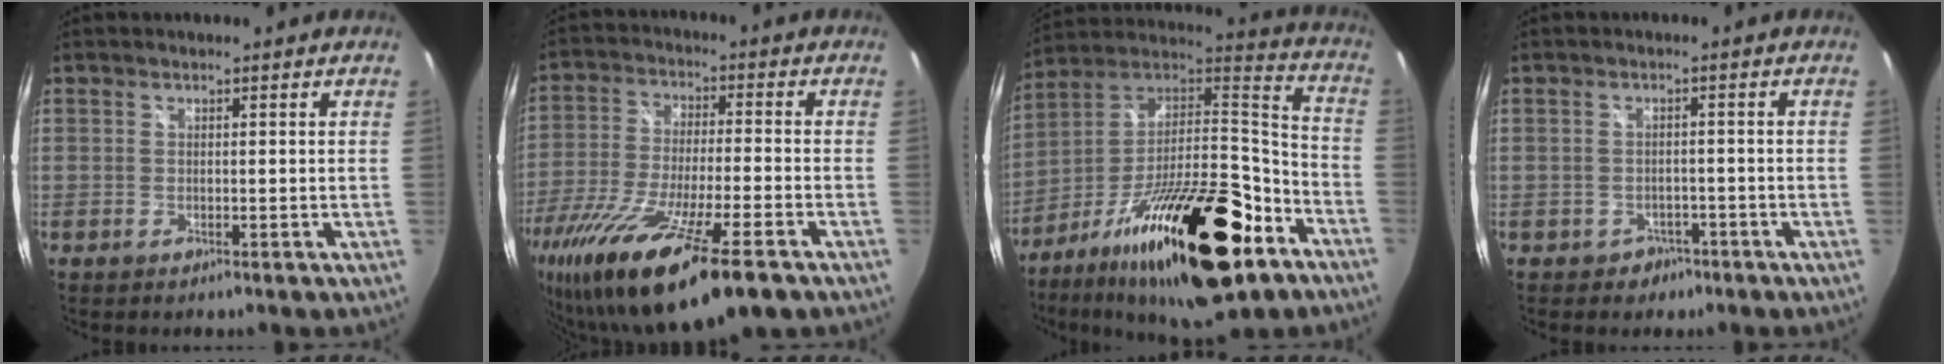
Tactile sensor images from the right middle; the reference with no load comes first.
{"total": 22.3, "force": [-15.2, 3.8, 15.9], "torque": [-0.315, -0.068, -0.266]}
{"total": 32.3, "force": [-16.2, 12.3, 25.1], "torque": [-0.426, 0.001, -0.258]}
{"total": 3.7, "force": [-2.3, 2.9, 0.3], "torque": [-0.014, 0.009, -0.027]}